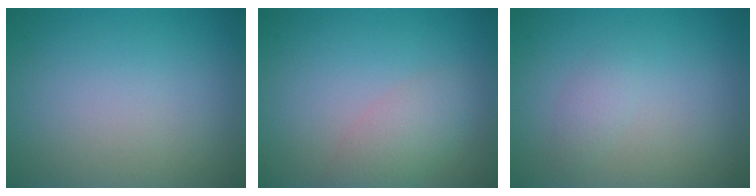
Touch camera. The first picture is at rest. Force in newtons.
{"total": 2.8, "press": 2.8, "slide": 0.1}
{"total": 1.1, "press": 1.1, "slide": 0.0}